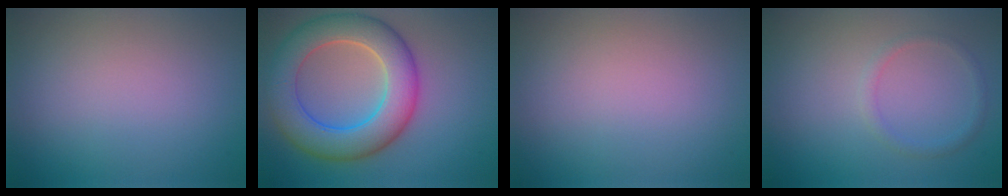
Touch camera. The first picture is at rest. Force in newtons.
{"total": 8.6, "press": 8.5, "slide": 0.5}
{"total": 0.0}
{"total": 1.2, "press": 1.2, "slide": 0.2}